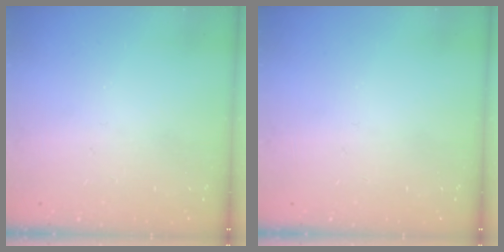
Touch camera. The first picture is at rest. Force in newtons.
{"total": 0.0}